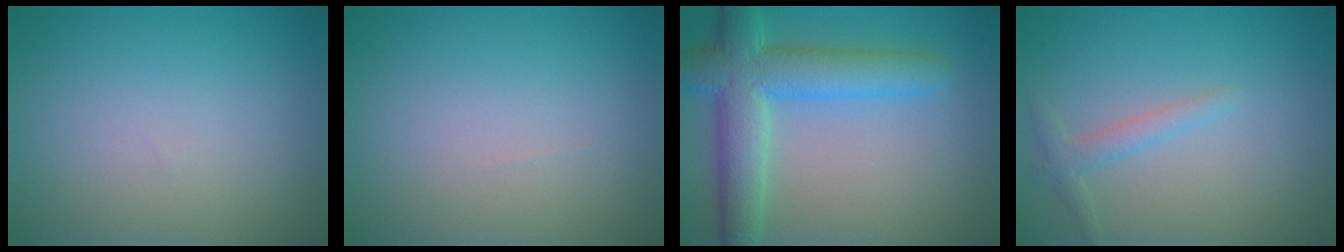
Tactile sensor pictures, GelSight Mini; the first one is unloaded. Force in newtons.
{"total": 0.0}
{"total": 7.1, "press": 7.1, "slide": 0.3}
{"total": 1.5, "press": 1.5, "slide": 0.1}